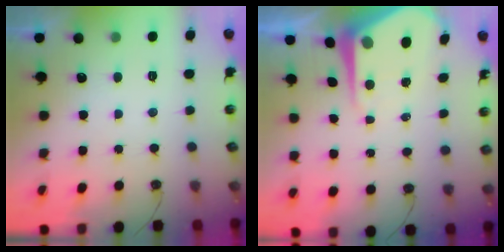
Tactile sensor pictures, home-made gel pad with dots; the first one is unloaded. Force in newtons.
{"total": 8.0, "press": 7.9, "slide": 0.7}